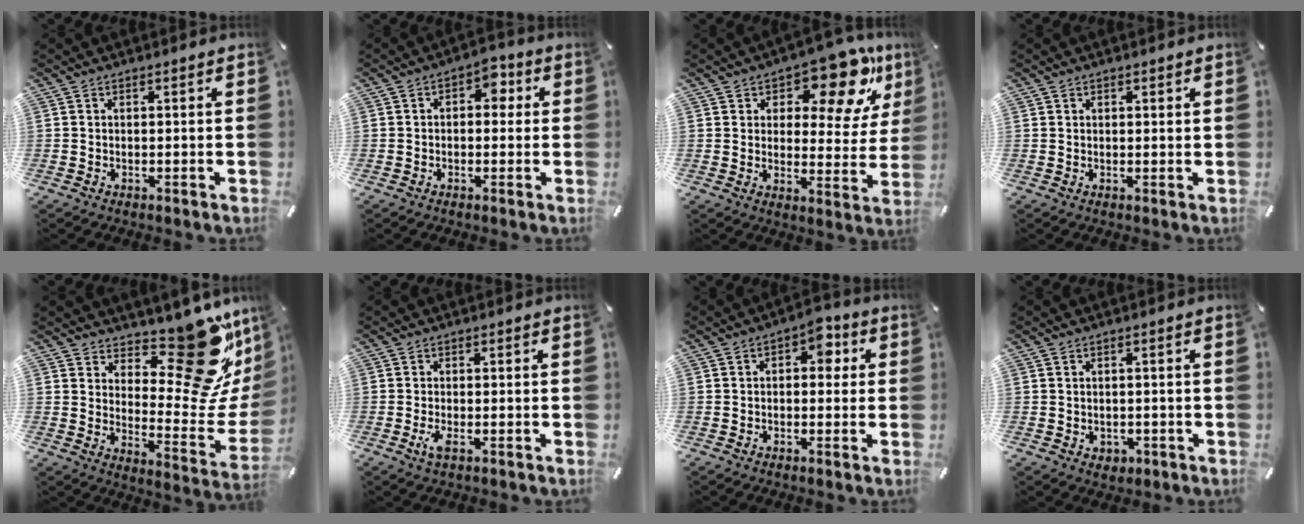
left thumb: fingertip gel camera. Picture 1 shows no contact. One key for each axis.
{"total": 4.3, "fx": 0.0, "fy": 3.1, "fz": 3.0, "tx": -0.036, "ty": 0.006, "tz": -0.008}
{"total": 15.6, "fx": 10.8, "fy": 7.0, "fz": 8.9, "tx": -0.122, "ty": -0.073, "tz": 0.178}
{"total": 1.0, "fx": 0.7, "fy": 0.7, "fz": 0.1, "tx": -0.001, "ty": 0.002, "tz": 0.014}
{"total": 21.1, "fx": 14.3, "fy": 9.1, "fz": 12.5, "tx": -0.134, "ty": -0.119, "tz": 0.232}
{"total": 2.5, "fx": -0.6, "fy": 0.8, "fz": 2.3, "tx": -0.059, "ty": -0.008, "tz": -0.017}
{"total": 5.2, "fx": 0.9, "fy": 3.5, "fz": 3.8, "tx": -0.038, "ty": 0.000, "tz": 0.006}
{"total": 2.1, "fx": -0.2, "fy": 2.0, "fz": 0.6, "tx": -0.003, "ty": 0.002, "tz": -0.007}